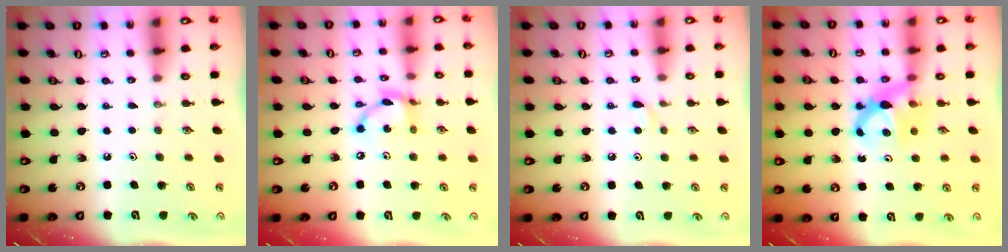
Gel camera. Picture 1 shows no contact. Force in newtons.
{"total": 11.0, "press": 11.0, "slide": 0.7}
{"total": 3.9, "press": 3.8, "slide": 0.5}
{"total": 6.7, "press": 6.7, "slide": 0.4}